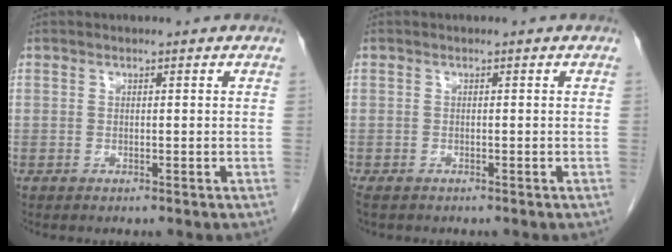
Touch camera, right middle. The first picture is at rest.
{"total": 1.8, "force": [-1.4, 0.8, 0.7], "torque": [-0.017, -0.004, -0.020]}